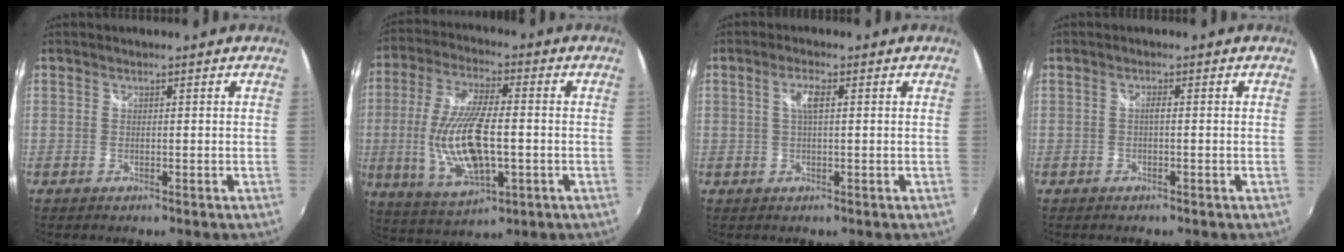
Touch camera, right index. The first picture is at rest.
{"total": 16.2, "force": [-2.3, 6.3, 14.8], "torque": [-0.300, -0.013, -0.030]}
{"total": 2.9, "force": [0.6, 0.6, 2.8], "torque": [-0.054, 0.004, 0.010]}
{"total": 0.9, "force": [-0.2, 0.1, 0.9], "torque": [-0.016, 0.004, -0.006]}